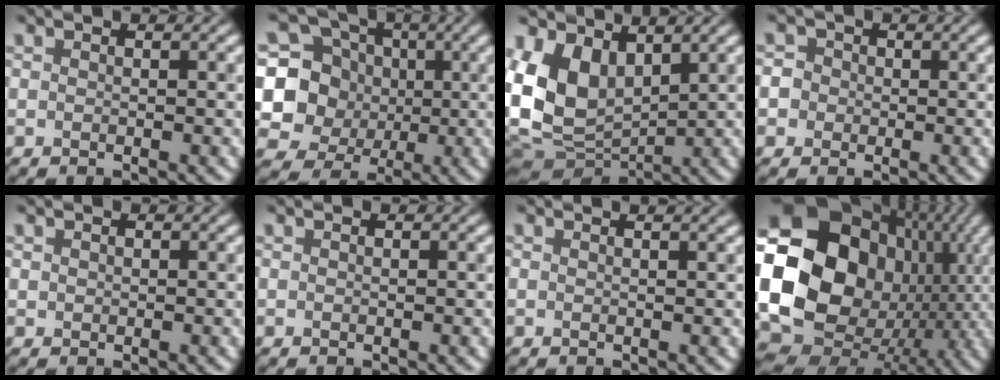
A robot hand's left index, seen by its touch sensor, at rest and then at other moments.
{"total": 9.0, "force": [0.2, 8.4, 3.1], "torque": [-0.086, 0.012, -0.019]}
{"total": 8.6, "force": [2.0, 5.8, 6.1], "torque": [-0.133, -0.011, 0.040]}
{"total": 3.4, "force": [-0.2, 3.3, 0.9], "torque": [0.014, 0.024, -0.031]}
{"total": 0.5, "force": [0.3, 0.4, 0.0], "torque": [0.001, 0.001, 0.005]}
{"total": 0.0}
{"total": 0.8, "force": [0.7, 0.1, 0.5], "torque": [-0.006, 0.001, 0.004]}
{"total": 20.8, "force": [-0.1, 16.8, 12.2], "torque": [-0.233, -0.009, -0.019]}